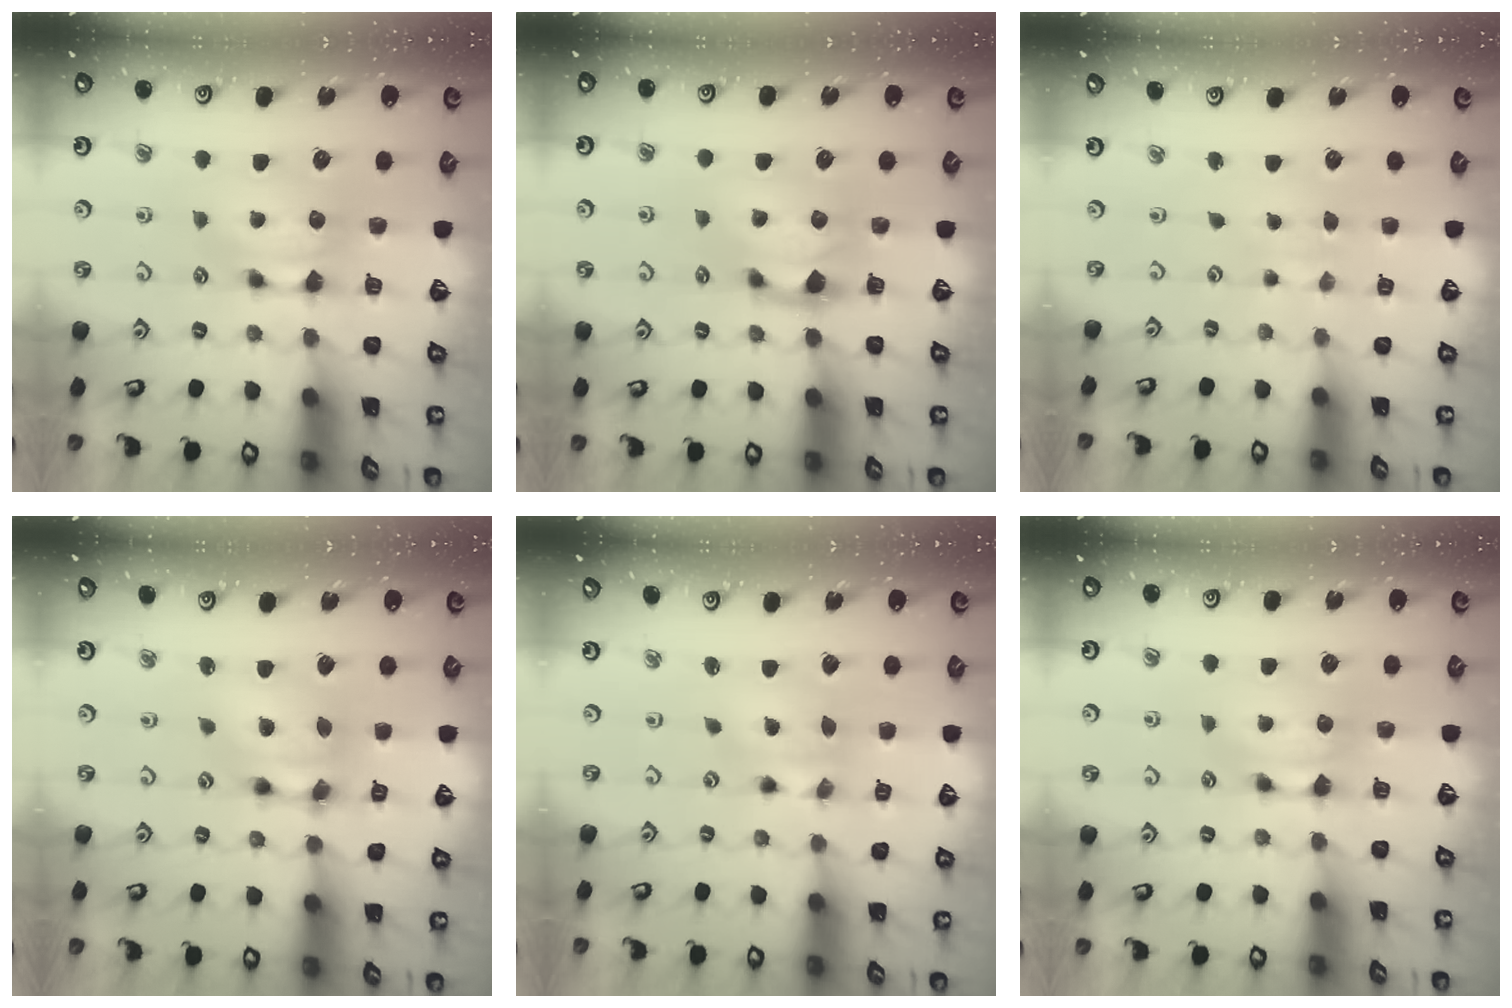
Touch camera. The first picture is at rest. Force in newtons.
{"total": 1.1, "press": 0.1, "slide": 1.1}
{"total": 4.1, "press": 4.1, "slide": 0.1}
{"total": 6.7, "press": 6.4, "slide": 2.2}
{"total": 2.3, "press": 1.7, "slide": 1.5}
{"total": 0.0}